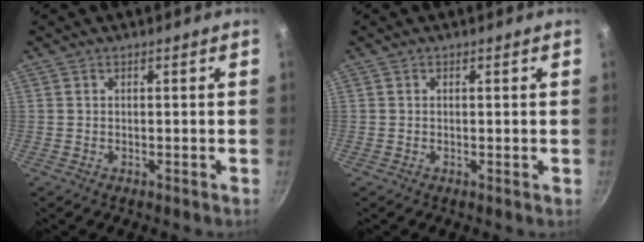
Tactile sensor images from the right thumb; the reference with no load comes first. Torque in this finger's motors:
{"motor_torque": [0.56, 0.26, -0.50, -0.02, 0.00]}